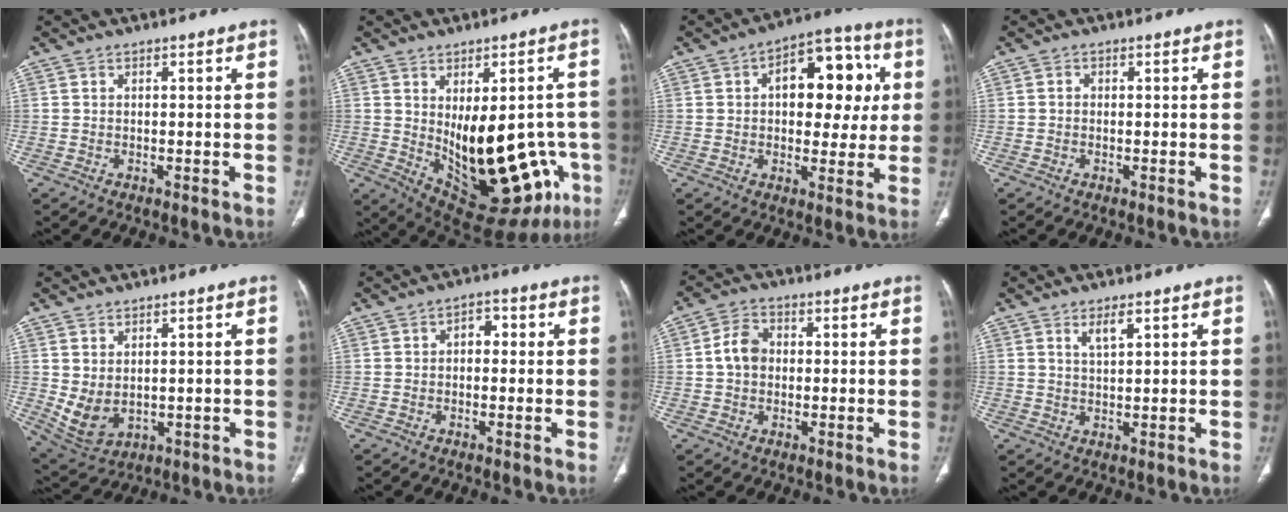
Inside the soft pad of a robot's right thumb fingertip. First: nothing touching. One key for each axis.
{"total": 23.4, "fx": -4.3, "fy": 11.2, "fz": 20.0, "tx": -0.226, "ty": -0.015, "tz": -0.022}
{"total": 16.3, "fx": 3.3, "fy": 9.3, "fz": 12.9, "tx": -0.124, "ty": 0.021, "tz": 0.045}
{"total": 0.8, "fx": -0.1, "fy": 0.7, "fz": 0.3, "tx": -0.003, "ty": 0.003, "tz": -0.004}
{"total": 6.7, "fx": 0.4, "fy": 4.5, "fz": 5.0, "tx": -0.088, "ty": -0.008, "tz": 0.033}
{"total": 3.3, "fx": 0.3, "fy": 2.2, "fz": 2.4, "tx": -0.021, "ty": 0.013, "tz": -0.002}
{"total": 5.5, "fx": 0.1, "fy": 4.3, "fz": 3.4, "tx": -0.055, "ty": 0.015, "tz": -0.004}
{"total": 2.9, "fx": 1.6, "fy": 0.8, "fz": 2.2, "tx": -0.044, "ty": -0.008, "tz": 0.034}